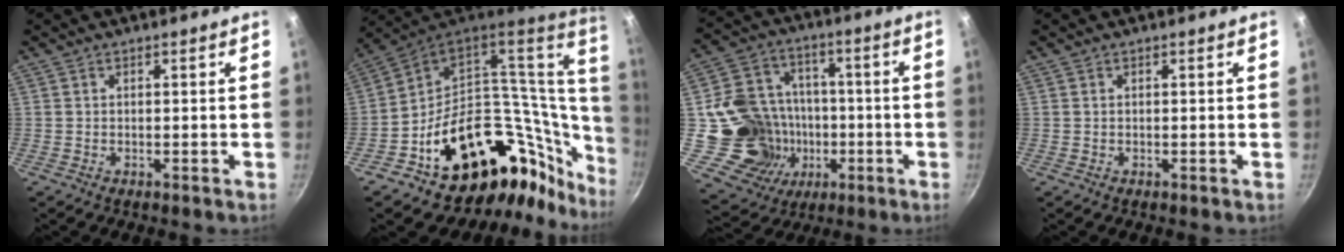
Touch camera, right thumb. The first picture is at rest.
{"total": 33.4, "force": [1.2, 25.1, 22.0], "torque": [-0.281, 0.010, 0.040]}
{"total": 19.1, "force": [-2.3, 17.2, 7.8], "torque": [-0.114, 0.039, -0.028]}
{"total": 0.0}